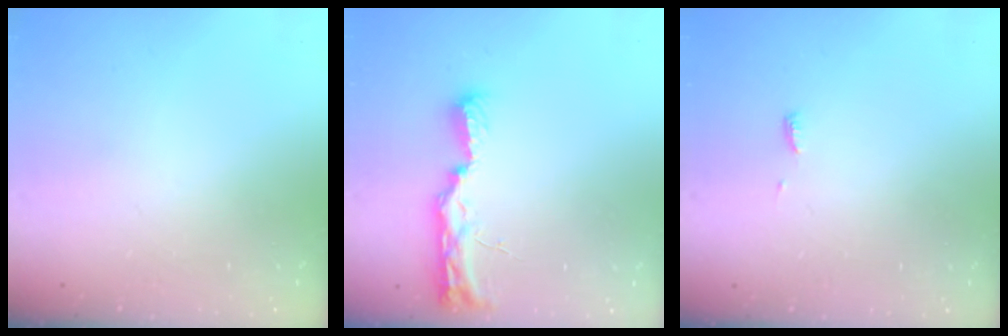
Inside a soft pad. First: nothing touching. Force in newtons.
{"total": 9.4, "press": 9.2, "slide": 2.0}
{"total": 3.6, "press": 3.6, "slide": 0.5}